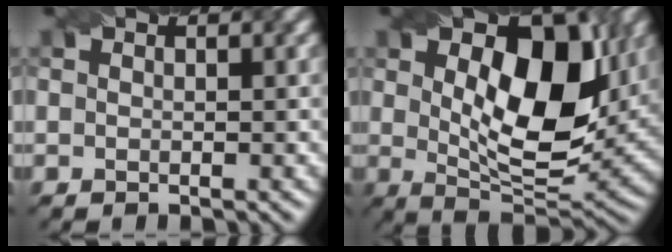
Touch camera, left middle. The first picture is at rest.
{"total": 11.5, "force": [2.4, 5.9, 9.5], "torque": [-0.147, 0.002, 0.040]}